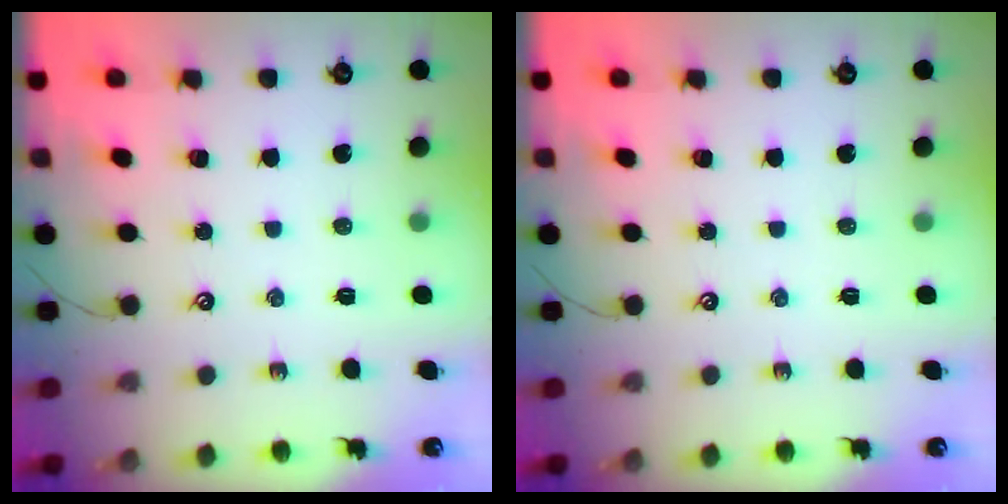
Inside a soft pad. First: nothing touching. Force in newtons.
{"total": 0.0}